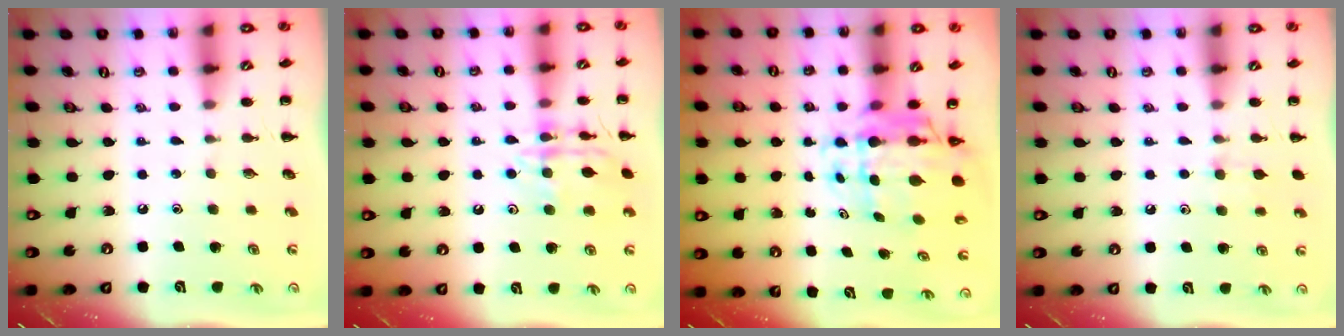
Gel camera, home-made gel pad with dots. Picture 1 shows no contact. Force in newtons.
{"total": 13.4, "press": 13.4, "slide": 0.8}
{"total": 8.3, "press": 7.8, "slide": 2.7}
{"total": 6.6, "press": 6.3, "slide": 1.9}